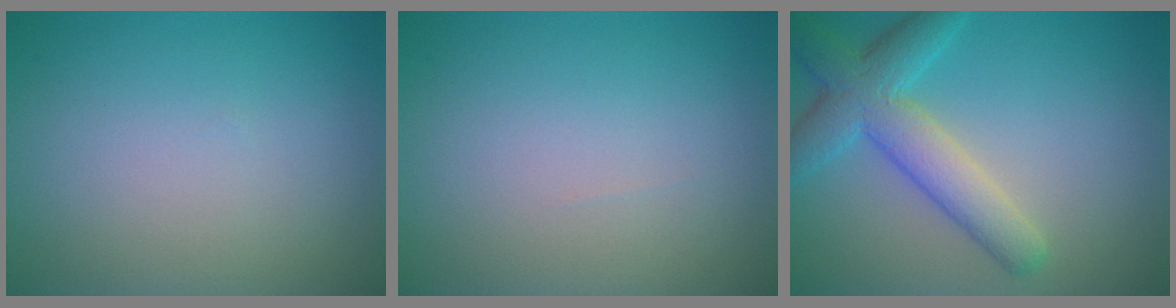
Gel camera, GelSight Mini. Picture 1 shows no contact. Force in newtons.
{"total": 0.0}
{"total": 5.8, "press": 5.8, "slide": 0.3}